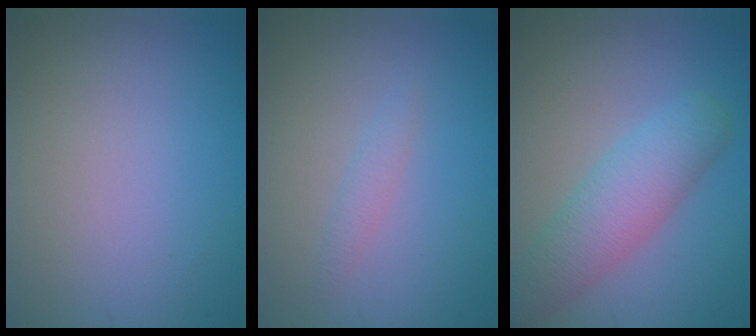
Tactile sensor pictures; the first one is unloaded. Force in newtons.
{"total": 1.0, "press": 1.0, "slide": 0.1}
{"total": 4.8, "press": 4.8, "slide": 0.2}